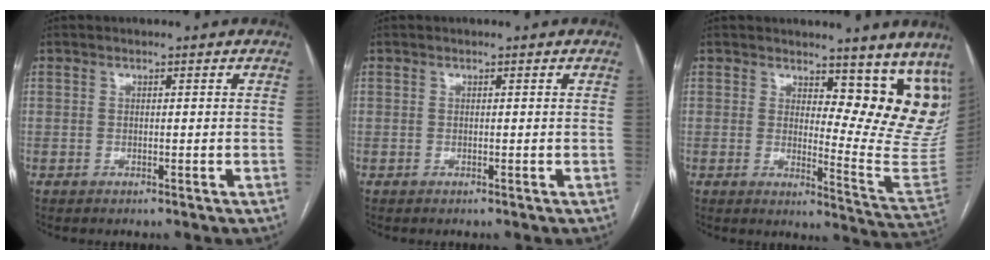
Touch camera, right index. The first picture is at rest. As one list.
[{"total": 0.0}, {"total": 14.6, "force": [12.0, 4.2, 7.3], "torque": [-0.056, -0.053, 0.124]}]